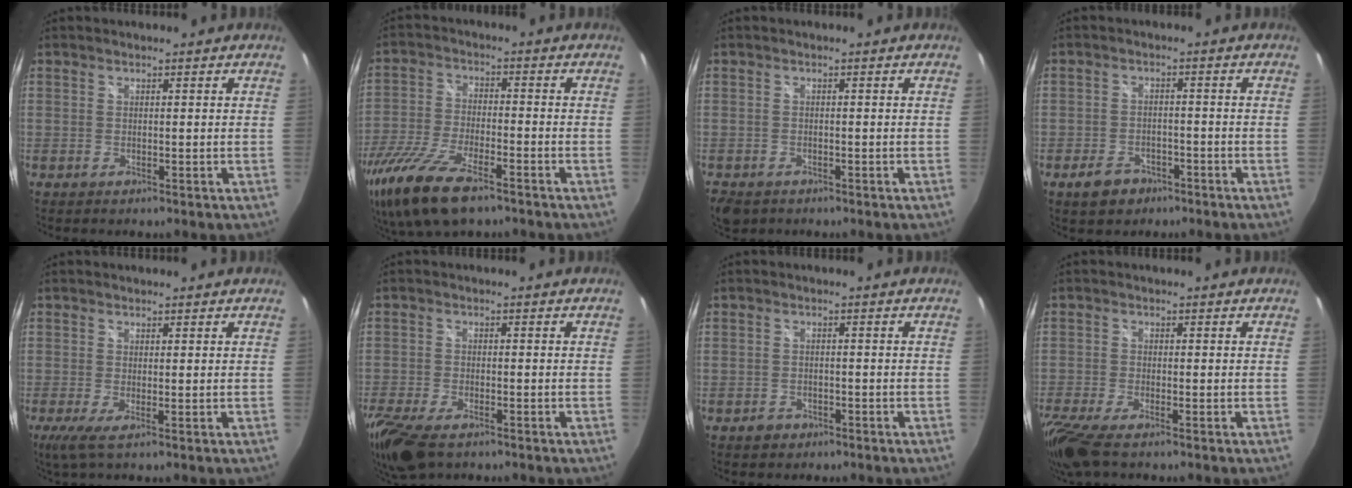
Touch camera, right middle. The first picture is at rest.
{"total": 17.2, "force": [-11.8, 5.6, 11.2], "torque": [-0.248, -0.049, -0.220]}
{"total": 5.6, "force": [-3.7, 3.5, 2.4], "torque": [-0.066, -0.017, -0.061]}
{"total": 5.3, "force": [-3.5, 3.4, 2.1], "torque": [-0.054, 0.009, -0.046]}
{"total": 2.5, "force": [-0.5, 0.1, 2.4], "torque": [-0.048, -0.009, -0.010]}
{"total": 11.6, "force": [-8.1, 4.8, 6.8], "torque": [-0.172, -0.050, -0.151]}
{"total": 2.3, "force": [-1.4, 1.7, 0.5], "torque": [-0.013, 0.003, -0.018]}
{"total": 8.7, "force": [-6.4, 2.1, 5.6], "torque": [-0.138, -0.043, -0.124]}